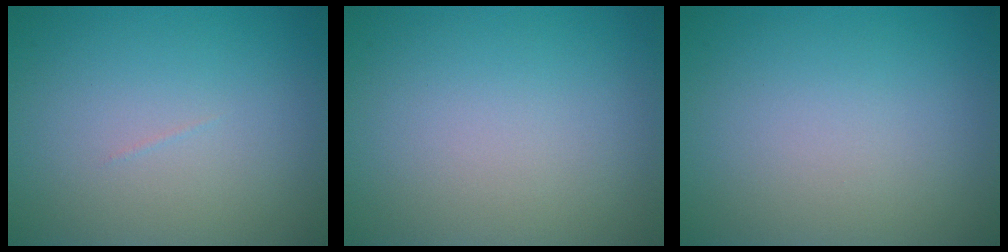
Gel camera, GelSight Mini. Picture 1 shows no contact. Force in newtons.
{"total": 0.0}
{"total": 0.0}